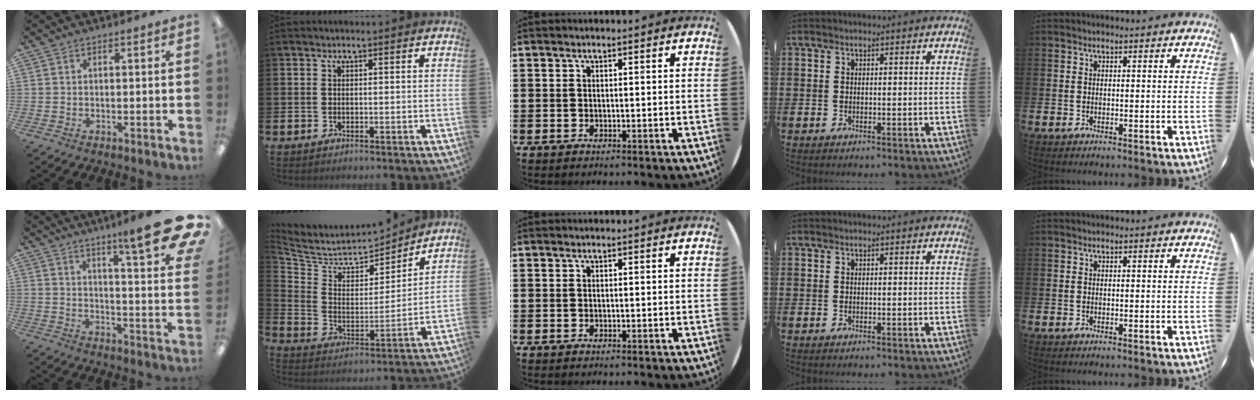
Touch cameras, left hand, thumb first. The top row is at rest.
{"thumb": {"total": 14.9, "force": [10.4, 2.0, 10.4], "torque": [-0.152, -0.083, 0.163]}, "index": {"total": 6.4, "force": [5.7, 2.6, 0.8], "torque": [-0.058, -0.054, 0.094]}}